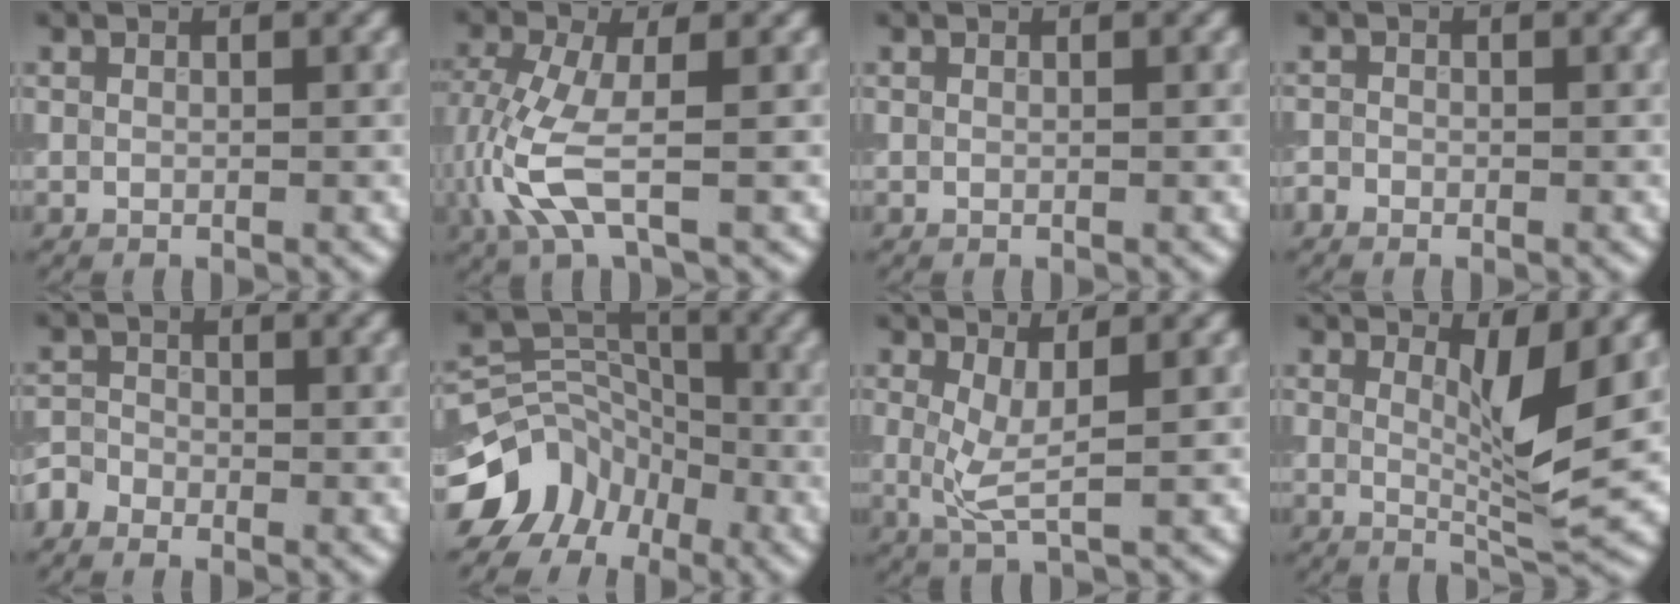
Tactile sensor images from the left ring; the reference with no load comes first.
{"total": 5.5, "force": [-1.2, 2.0, 4.9], "torque": [-0.141, -0.002, -0.028]}
{"total": 0.0}
{"total": 0.7, "force": [-0.6, 0.4, 0.1], "torque": [-0.001, 0.002, -0.014]}
{"total": 1.9, "force": [-1.5, 1.1, 0.5], "torque": [-0.011, 0.003, -0.037]}
{"total": 7.6, "force": [-4.2, 5.7, 2.9], "torque": [-0.041, 0.013, -0.085]}
{"total": 3.0, "force": [0.6, 0.6, 2.9], "torque": [-0.066, -0.004, 0.011]}
{"total": 4.4, "force": [1.2, 0.8, 4.2], "torque": [-0.072, -0.010, 0.022]}